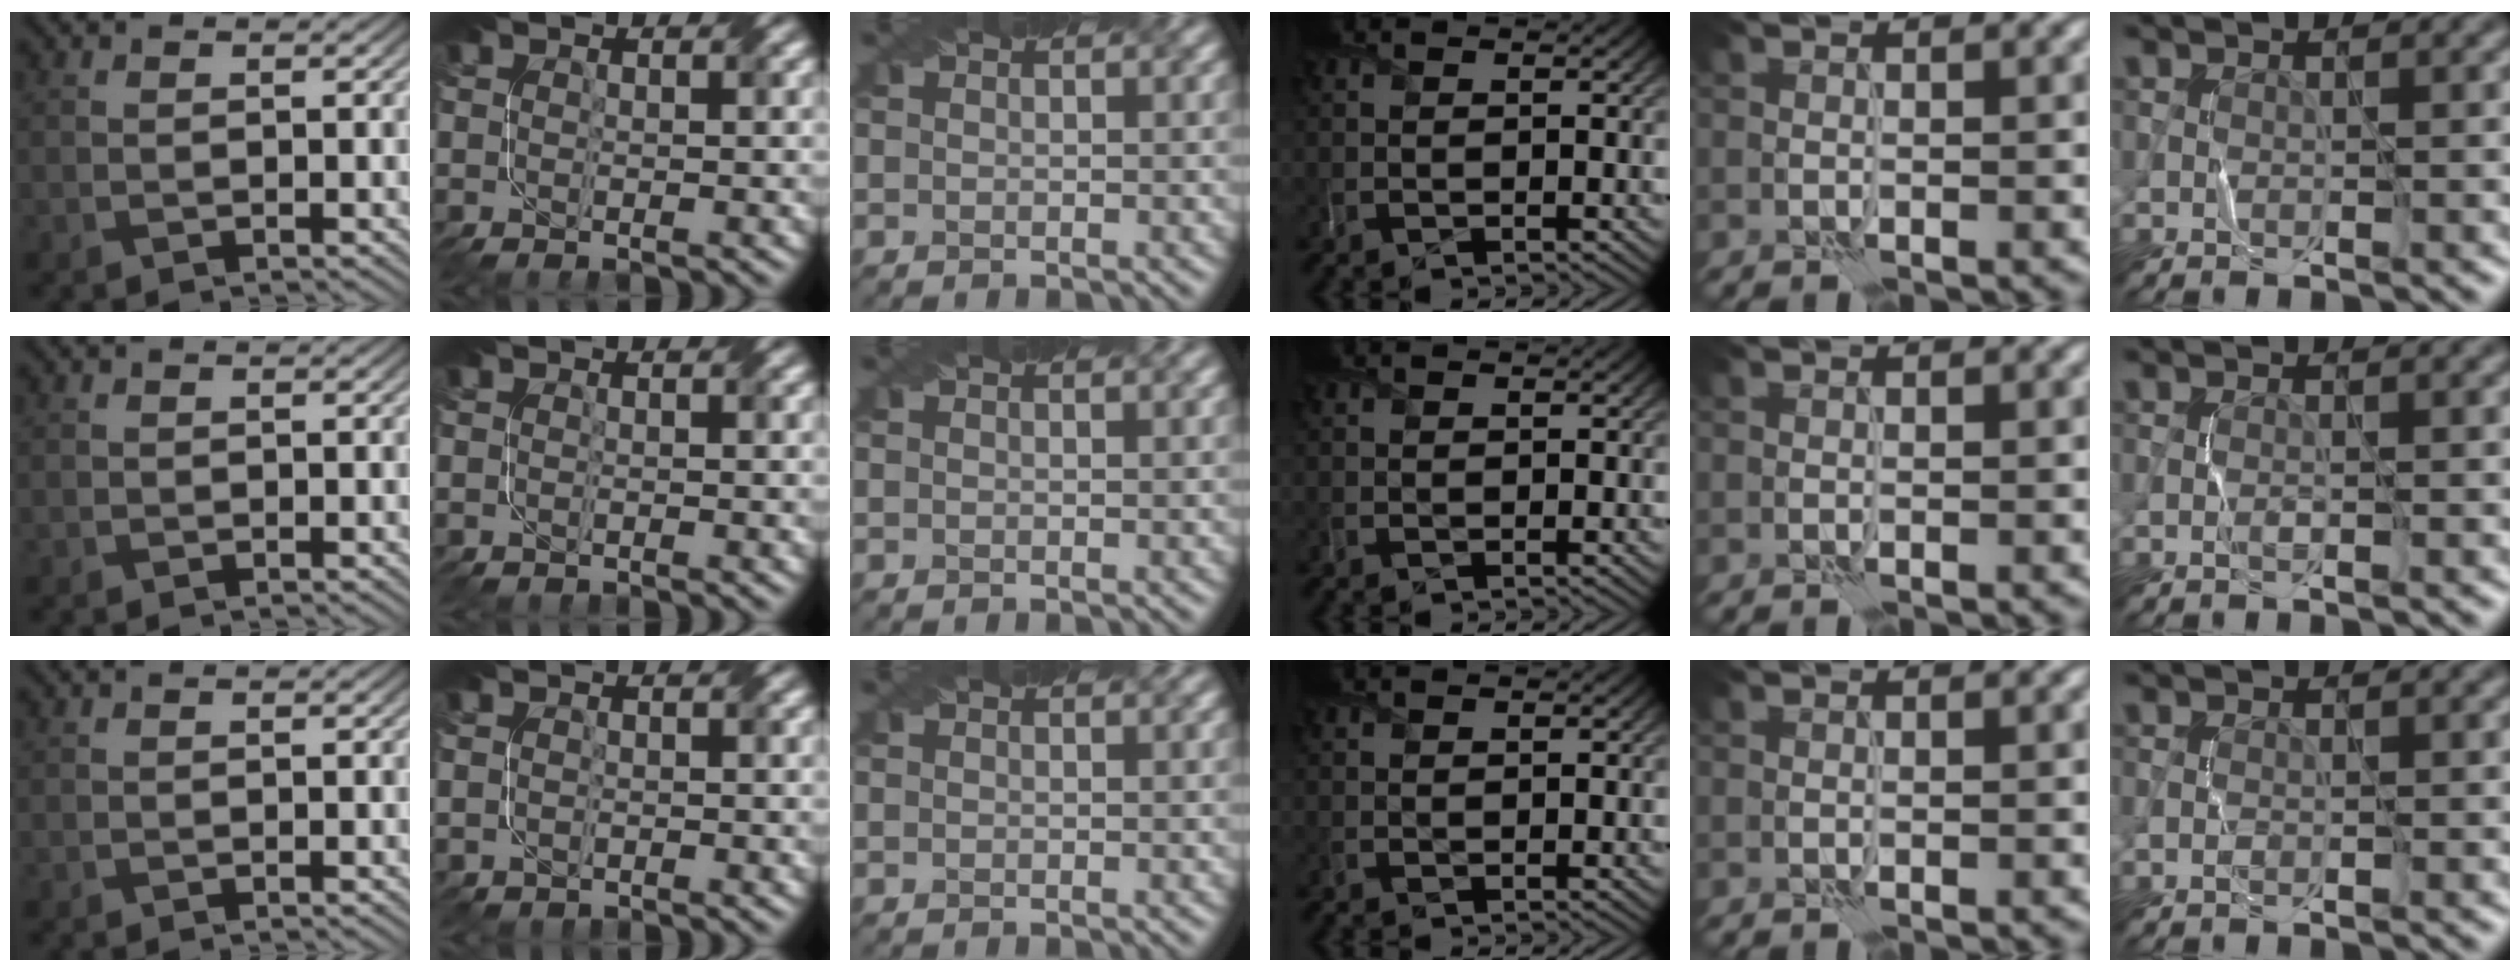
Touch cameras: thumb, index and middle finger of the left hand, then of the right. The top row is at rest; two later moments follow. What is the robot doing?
{"motion": "fold", "object": "netting"}